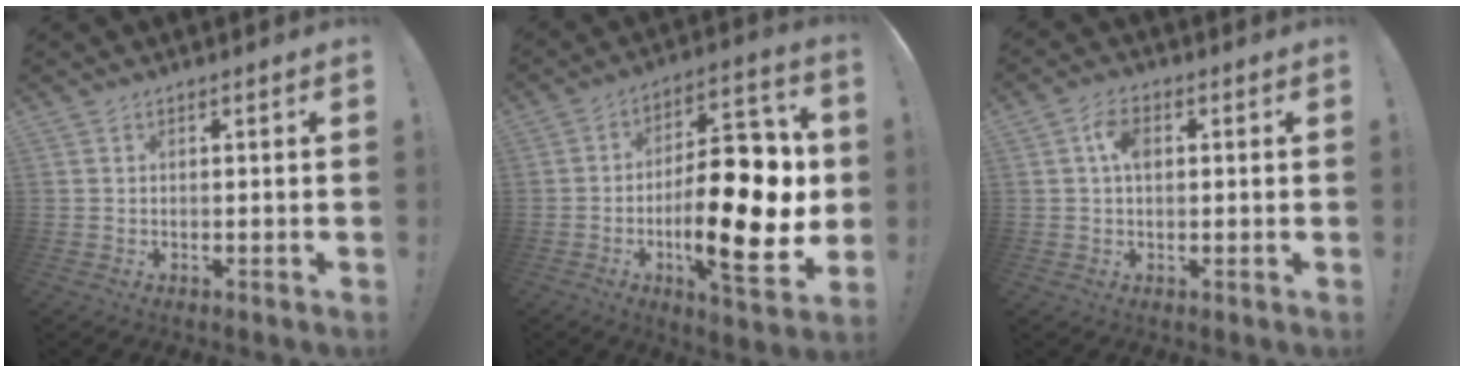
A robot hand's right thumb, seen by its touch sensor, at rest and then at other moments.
{"total": 25.4, "force": [-3.4, 10.6, 22.9], "torque": [-0.346, 0.014, -0.052]}
{"total": 5.5, "force": [1.3, 3.3, 4.2], "torque": [-0.071, 0.007, 0.021]}